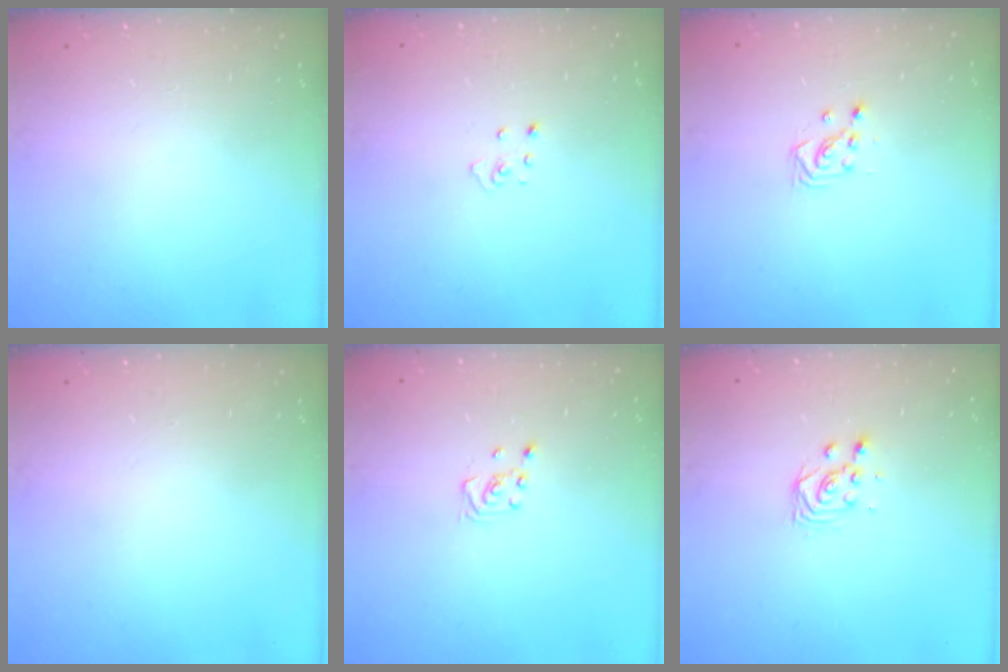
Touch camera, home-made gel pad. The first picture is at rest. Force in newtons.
{"total": 2.9, "press": 2.9, "slide": 0.2}
{"total": 2.9, "press": 2.9, "slide": 0.3}
{"total": 0.0}
{"total": 2.6, "press": 2.4, "slide": 1.0}
{"total": 2.8, "press": 2.8, "slide": 0.3}